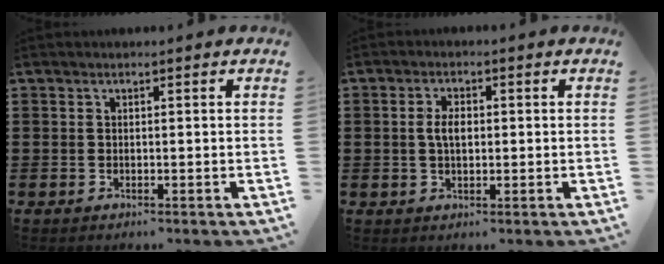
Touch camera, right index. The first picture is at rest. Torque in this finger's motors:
{"motor_torque": [1.49, 0.62, 0.44, 0.12]}